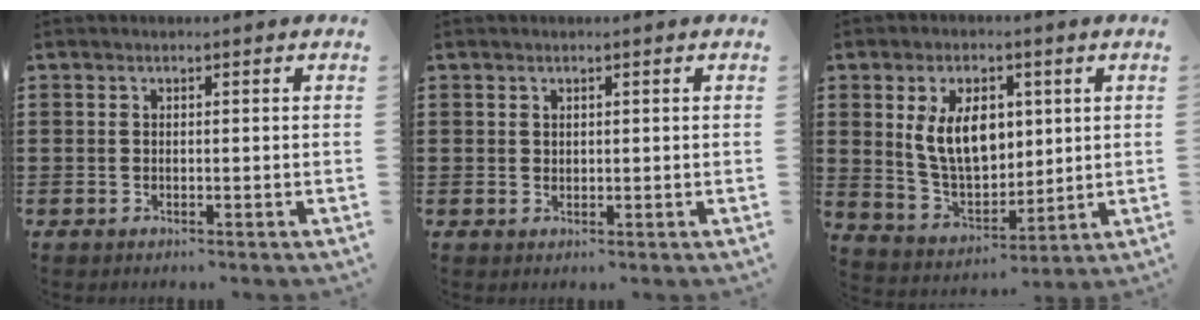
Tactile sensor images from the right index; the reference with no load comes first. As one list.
[{"total": 0.9, "force": [0.6, 0.6, 0.2], "torque": [-0.005, 0.002, 0.012]}, {"total": 9.9, "force": [2.6, 6.2, 7.3], "torque": [-0.154, 0.008, 0.044]}]